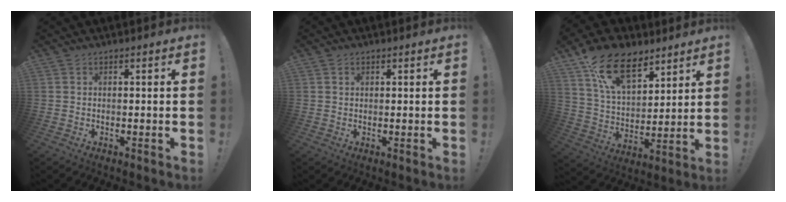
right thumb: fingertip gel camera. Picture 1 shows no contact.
{"total": 0.8, "force": [0.5, 0.7, 0.0], "torque": [0.007, -0.003, 0.008]}
{"total": 18.4, "force": [11.5, 10.5, 9.7], "torque": [-0.163, -0.070, 0.214]}